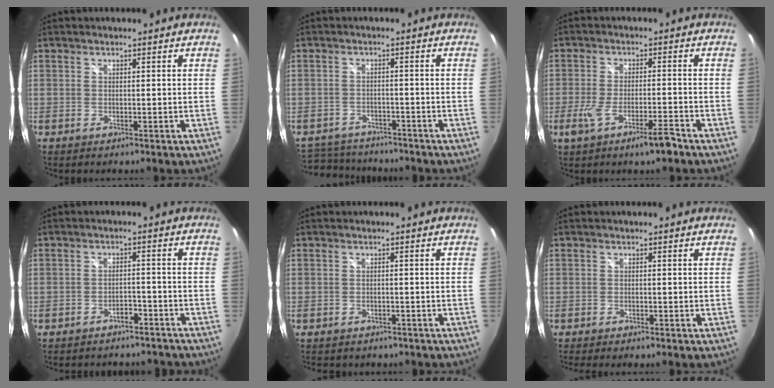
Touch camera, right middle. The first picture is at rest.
{"total": 10.5, "force": [-9.2, 4.2, 2.8], "torque": [-0.079, 0.005, -0.139]}
{"total": 7.4, "force": [-4.7, 1.0, 5.7], "torque": [-0.120, -0.014, -0.079]}
{"total": 10.9, "force": [-9.7, 4.0, 3.3], "torque": [-0.073, 0.010, -0.116]}
{"total": 4.4, "force": [-3.7, 1.9, 1.5], "torque": [-0.029, -0.012, -0.044]}
{"total": 2.6, "force": [-2.4, 0.0, 1.1], "torque": [-0.026, -0.012, -0.037]}